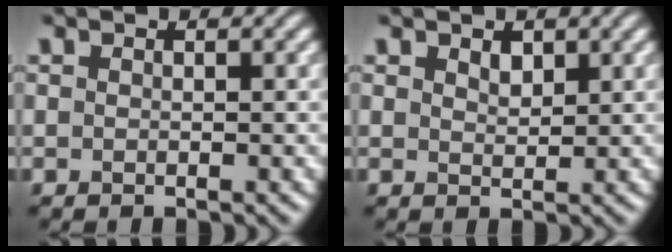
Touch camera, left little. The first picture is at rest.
{"total": 1.3, "force": [0.9, 0.7, 0.6], "torque": [-0.011, -0.001, 0.018]}